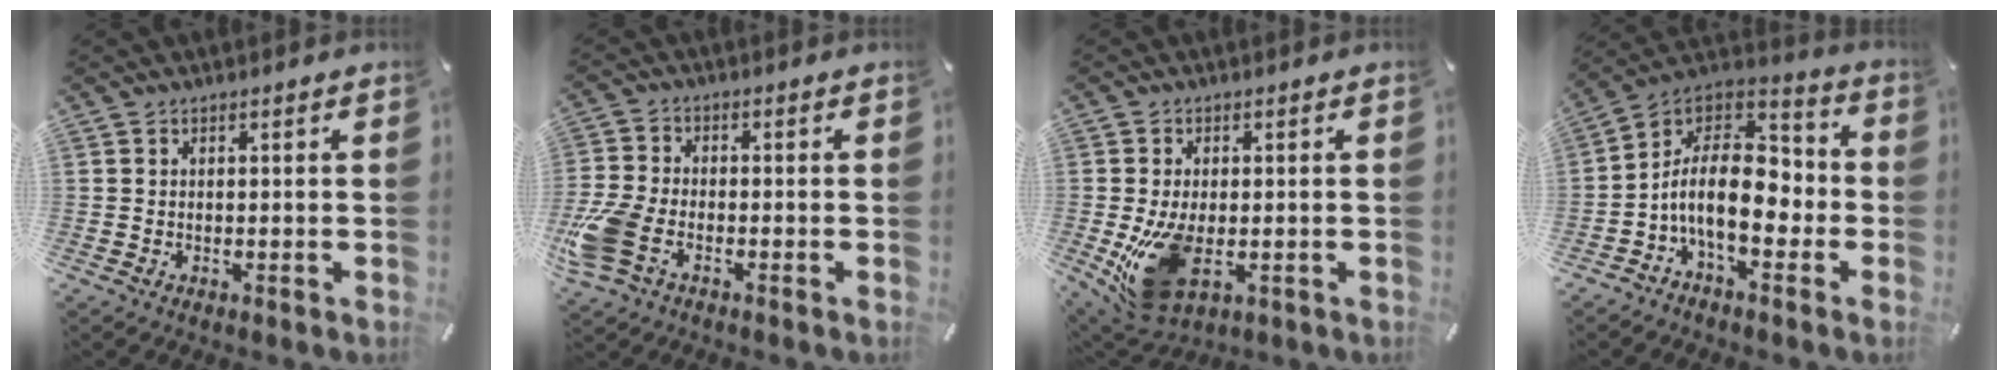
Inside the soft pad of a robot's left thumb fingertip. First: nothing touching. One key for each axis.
{"total": 10.6, "fx": -4.4, "fy": 6.4, "fz": 7.2, "tx": -0.169, "ty": 0.002, "tz": -0.080}
{"total": 12.7, "fx": -1.9, "fy": 7.8, "fz": 9.9, "tx": -0.190, "ty": -0.020, "tz": -0.030}
{"total": 15.4, "fx": -4.3, "fy": 9.0, "fz": 11.7, "tx": -0.225, "ty": 0.010, "tz": -0.077}